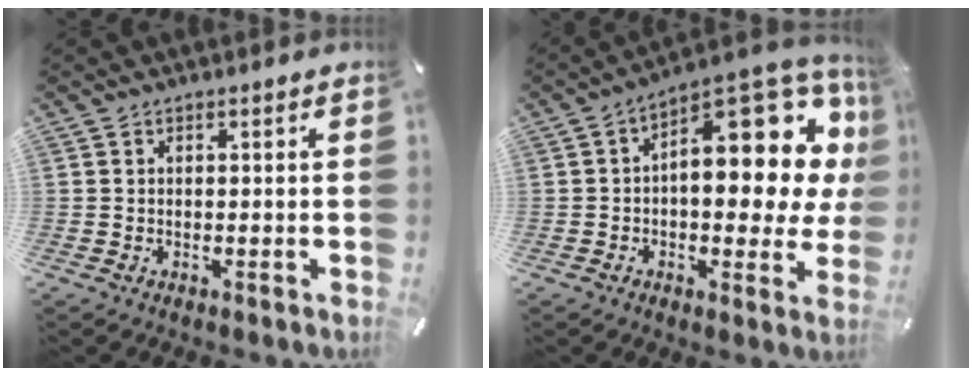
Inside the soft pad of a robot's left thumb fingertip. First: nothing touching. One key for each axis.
{"total": 19.1, "fx": 5.9, "fy": 9.8, "fz": 15.3, "tx": -0.174, "ty": -0.065, "tz": 0.094}